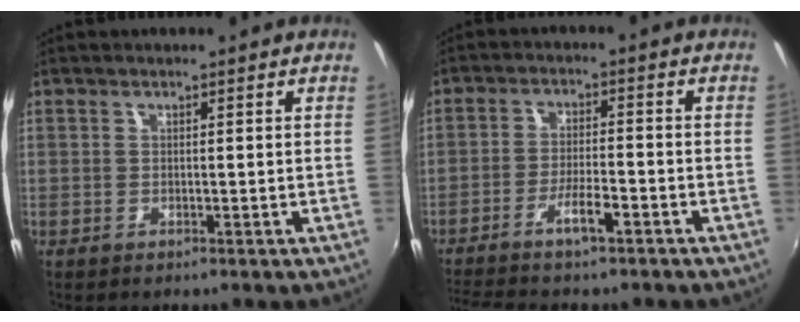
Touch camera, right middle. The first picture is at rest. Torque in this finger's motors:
{"motor_torque": [1.07, -1.07, 0.31, 0.07]}